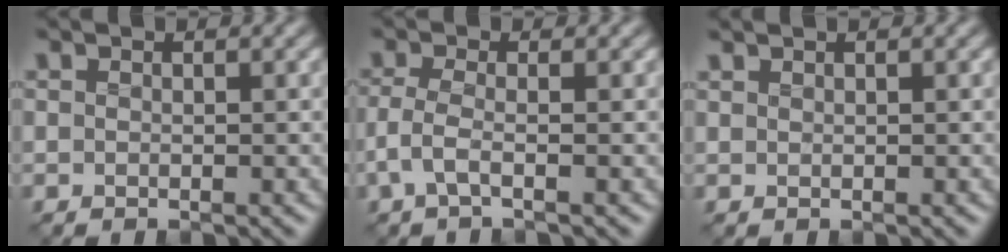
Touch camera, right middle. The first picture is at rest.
{"total": 2.2, "force": [-1.0, 0.5, 1.9], "torque": [-0.050, -0.003, -0.027]}
{"total": 0.6, "force": [0.6, 0.0, 0.0], "torque": [-0.005, 0.000, 0.015]}